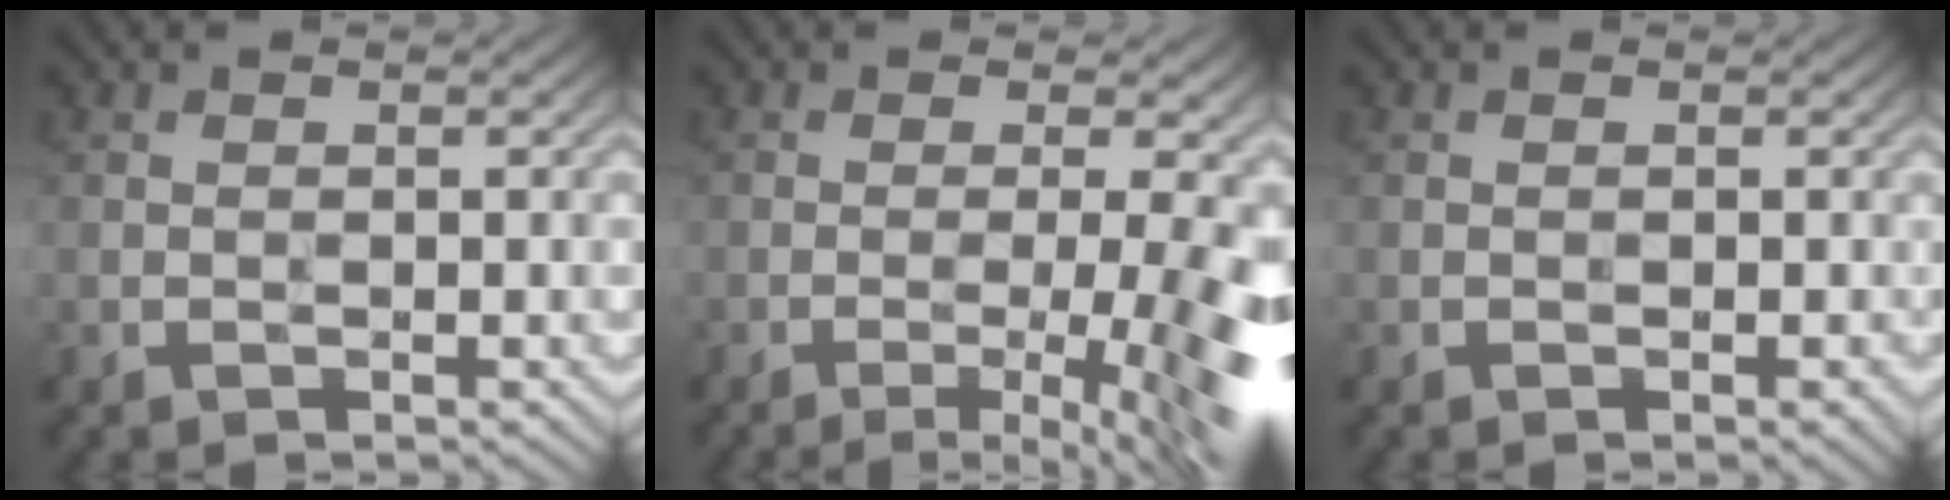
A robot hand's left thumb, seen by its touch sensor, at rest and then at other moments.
{"total": 11.5, "force": [-2.7, 3.2, 10.8], "torque": [-0.116, -0.001, -0.032]}
{"total": 0.5, "force": [-0.2, 0.1, 0.5], "torque": [-0.009, 0.000, -0.003]}